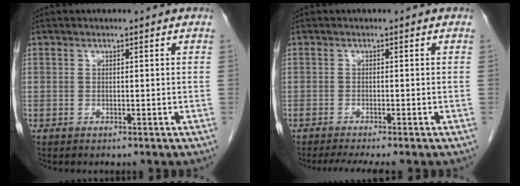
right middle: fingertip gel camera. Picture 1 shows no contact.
{"total": 4.2, "force": [-3.5, -0.1, 2.3], "torque": [-0.030, -0.009, -0.056]}